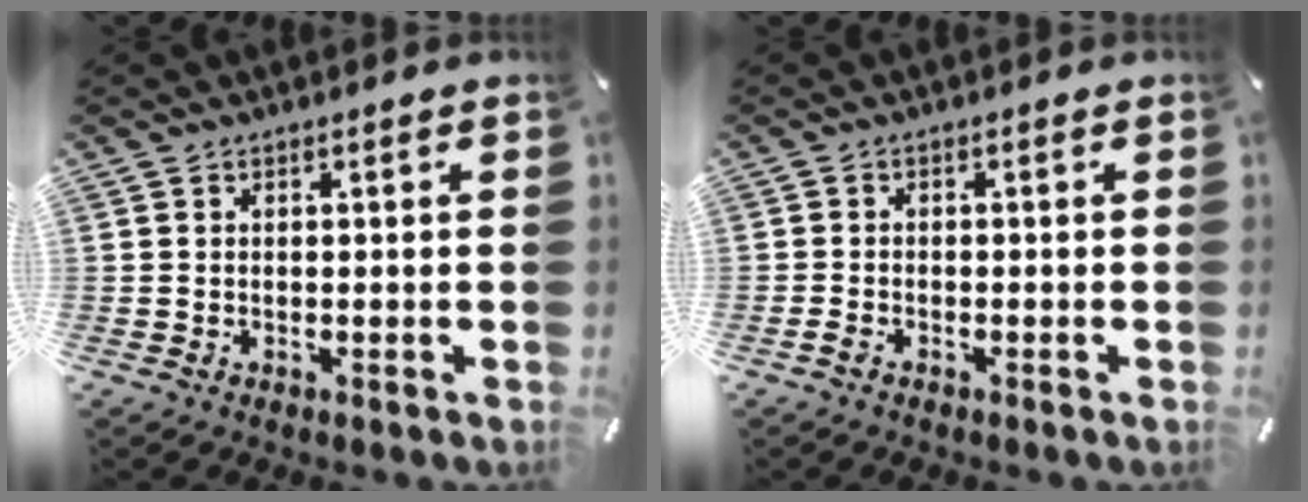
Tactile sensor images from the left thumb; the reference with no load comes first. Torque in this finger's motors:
{"motor_torque": [-0.06, -0.01, 0.09, 0.05, 0.02]}